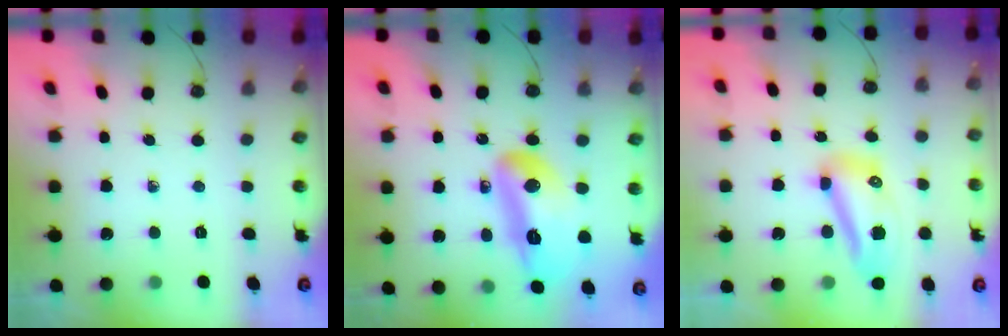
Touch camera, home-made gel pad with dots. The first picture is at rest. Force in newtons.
{"total": 15.5, "press": 15.4, "slide": 2.0}
{"total": 11.2, "press": 11.2, "slide": 1.3}